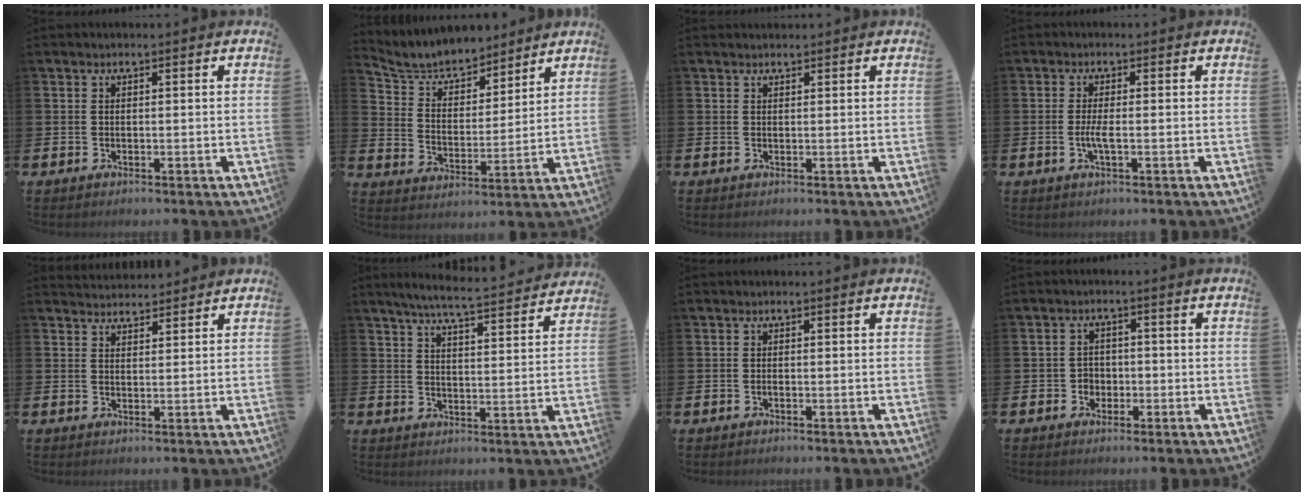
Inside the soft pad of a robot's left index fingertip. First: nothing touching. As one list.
[{"total": 6.7, "force": [6.3, 2.0, 1.0], "torque": [-0.056, -0.043, 0.110]}, {"total": 0.9, "force": [0.9, 0.2, 0.0], "torque": [0.011, -0.002, 0.014]}, {"total": 2.0, "force": [-0.4, 0.3, 2.0], "torque": [-0.040, 0.000, -0.008]}, {"total": 2.9, "force": [2.8, 0.7, -0.2], "torque": [0.002, -0.013, 0.052]}, {"total": 6.3, "force": [5.9, -0.1, 2.3], "torque": [-0.056, -0.039, 0.100]}, {"total": 0.0}, {"total": 2.2, "force": [-0.9, 2.0, 0.4], "torque": [-0.009, 0.005, -0.022]}]